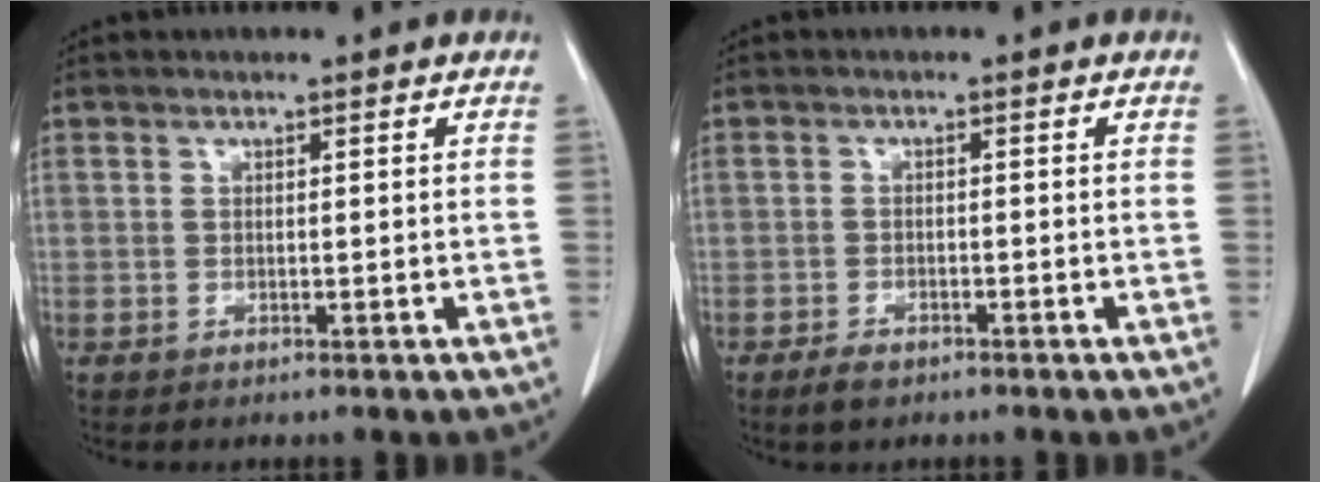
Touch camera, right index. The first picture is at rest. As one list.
[{"total": 2.3, "force": [-1.7, 1.0, 1.2], "torque": [-0.027, -0.003, -0.025]}]